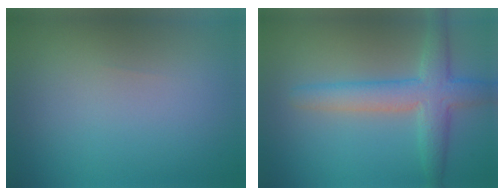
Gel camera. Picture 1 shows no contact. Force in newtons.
{"total": 4.9, "press": 4.9, "slide": 0.1}